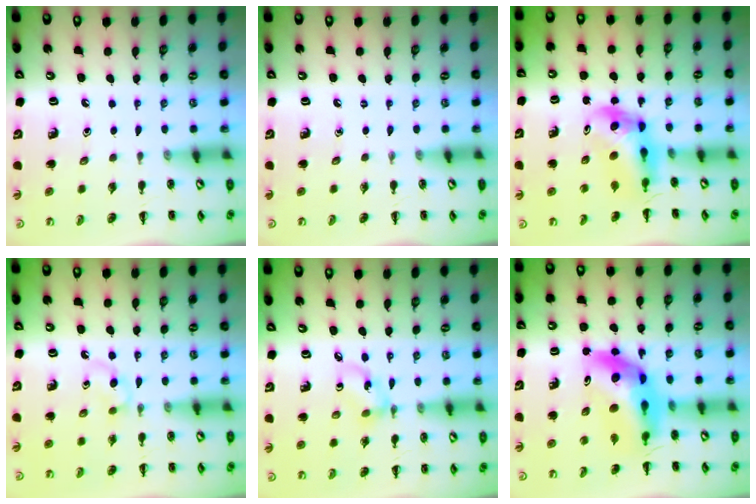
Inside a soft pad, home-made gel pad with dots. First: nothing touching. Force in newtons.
{"total": 0.0}
{"total": 4.5, "press": 4.3, "slide": 1.2}
{"total": 2.7, "press": 2.5, "slide": 1.2}
{"total": 6.1, "press": 6.0, "slide": 0.8}
{"total": 13.4, "press": 12.8, "slide": 4.0}